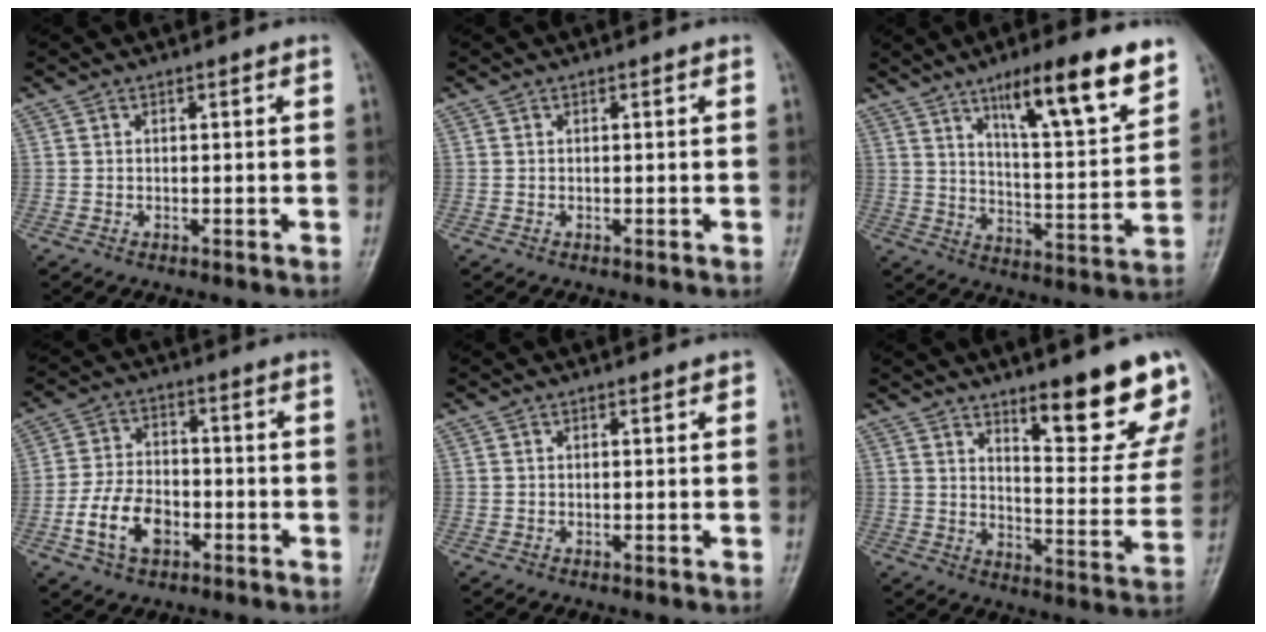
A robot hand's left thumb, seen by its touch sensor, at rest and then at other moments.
{"total": 0.0}
{"total": 16.7, "force": [10.5, 3.4, 12.6], "torque": [-0.169, -0.055, 0.170]}
{"total": 9.7, "force": [-3.7, 6.4, 6.3], "torque": [-0.109, 0.023, -0.070]}
{"total": 0.9, "force": [0.4, 0.5, 0.6], "torque": [-0.001, 0.000, 0.004]}
{"total": 16.4, "force": [11.1, 4.4, 11.2], "torque": [-0.097, -0.081, 0.160]}